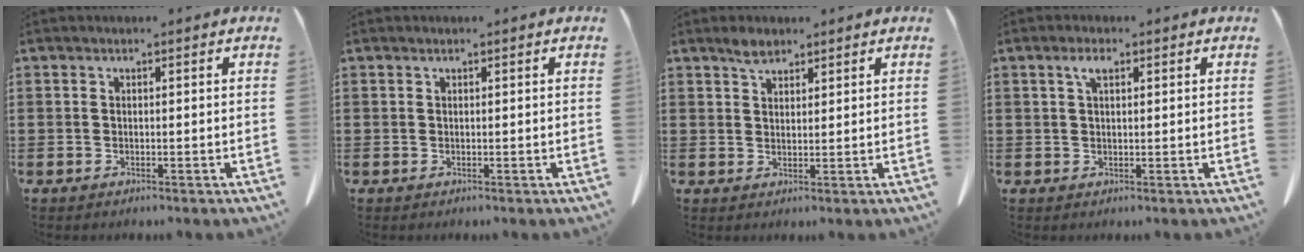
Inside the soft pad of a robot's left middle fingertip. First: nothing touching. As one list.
[{"total": 0.0}, {"total": 2.6, "force": [2.1, 1.1, 1.1], "torque": [-0.026, 0.003, 0.039]}, {"total": 2.5, "force": [1.2, 0.9, 2.1], "torque": [-0.046, 0.006, 0.019]}]